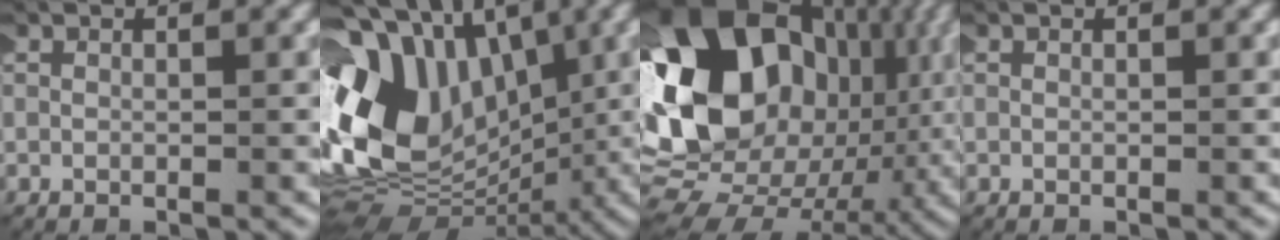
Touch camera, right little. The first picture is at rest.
{"total": 17.7, "force": [1.2, 13.5, 11.4], "torque": [-0.240, -0.015, 0.021]}
{"total": 20.9, "force": [2.0, 14.9, 14.5], "torque": [-0.276, -0.023, 0.031]}
{"total": 0.0}